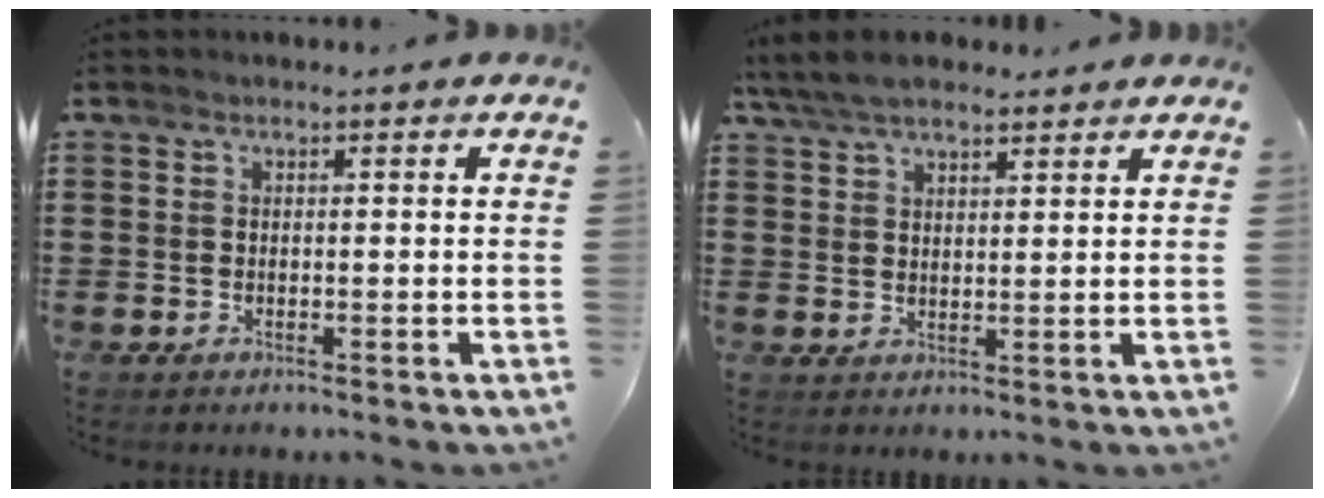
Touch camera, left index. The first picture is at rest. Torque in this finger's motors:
{"motor_torque": [2.14, 0.00, 0.18, -0.03]}